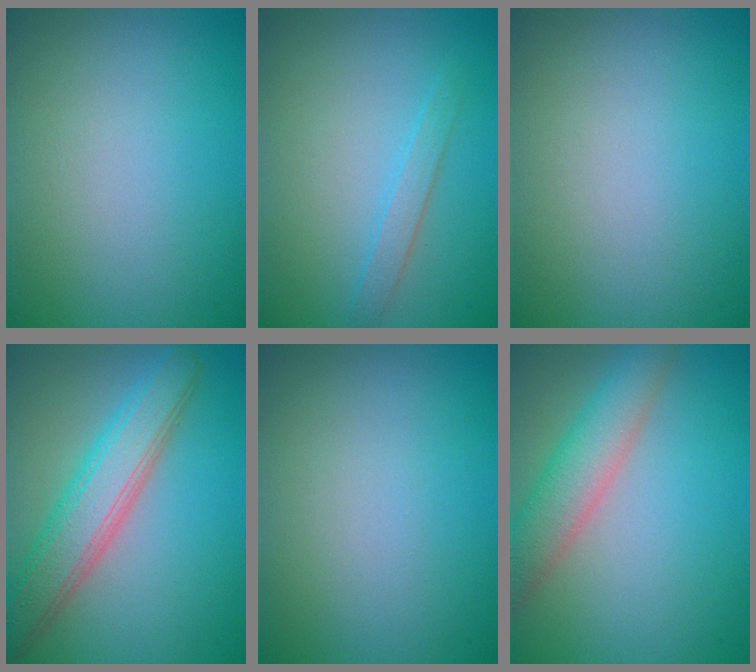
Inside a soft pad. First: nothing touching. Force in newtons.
{"total": 1.5, "press": 1.5, "slide": 0.1}
{"total": 0.0}
{"total": 6.0, "press": 5.9, "slide": 0.7}
{"total": 0.0}
{"total": 4.9, "press": 4.9, "slide": 0.3}